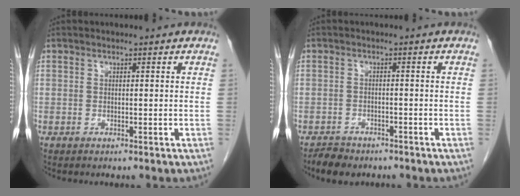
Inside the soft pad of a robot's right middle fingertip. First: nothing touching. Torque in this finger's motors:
{"motor_torque": [0.53, -0.37, 0.00, 0.00]}